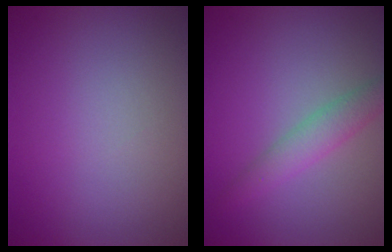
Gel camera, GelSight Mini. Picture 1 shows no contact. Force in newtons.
{"total": 2.5, "press": 2.5, "slide": 0.1}